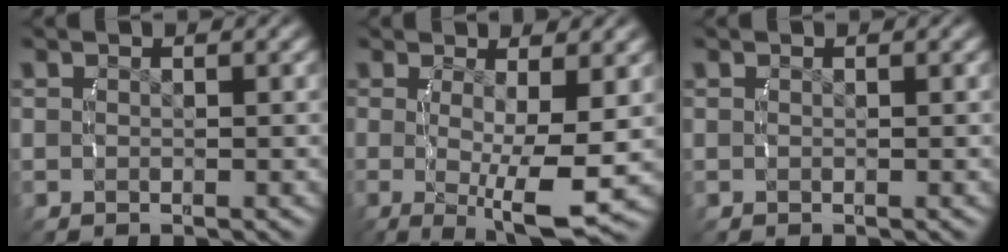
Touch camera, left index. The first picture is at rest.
{"total": 6.5, "force": [-1.2, 1.3, 6.3], "torque": [-0.108, -0.028, -0.006]}
{"total": 0.0}